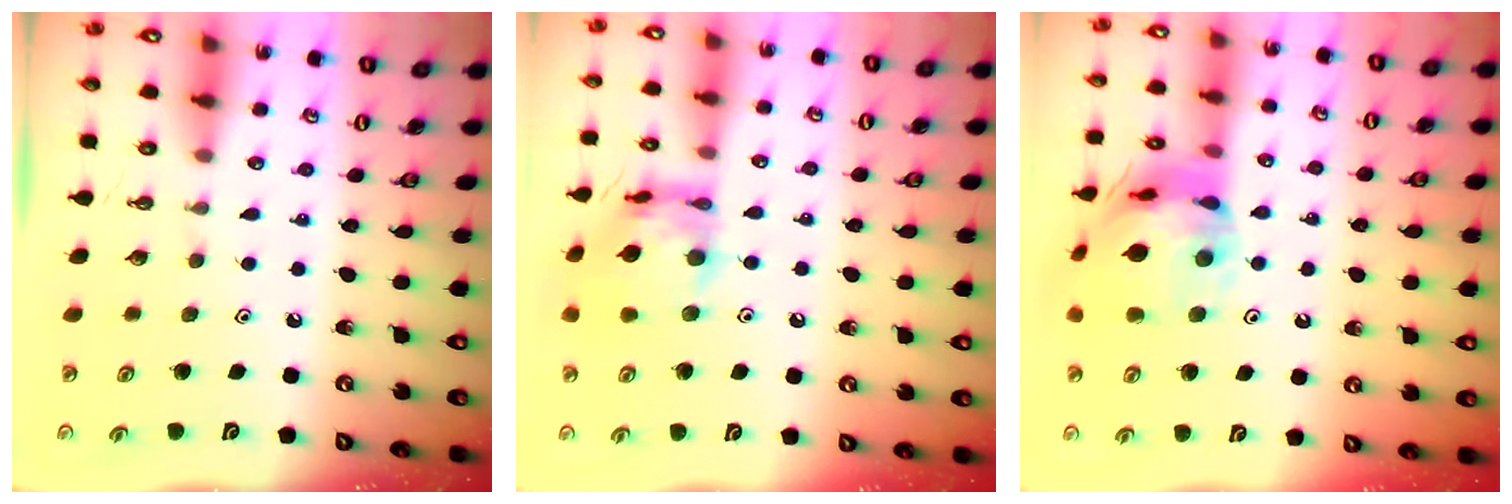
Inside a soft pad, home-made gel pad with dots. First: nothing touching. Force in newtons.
{"total": 14.6, "press": 14.5, "slide": 1.2}
{"total": 18.5, "press": 18.4, "slide": 2.1}